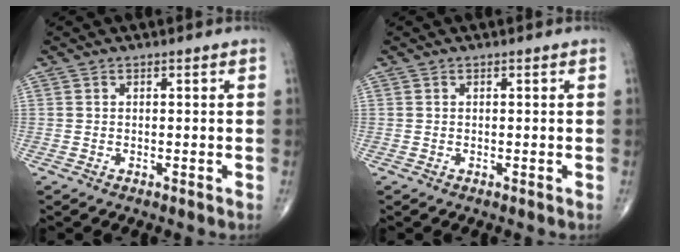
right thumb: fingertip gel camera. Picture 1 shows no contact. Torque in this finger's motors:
{"motor_torque": [0.08, 0.10, -0.01, -0.01, 0.01]}